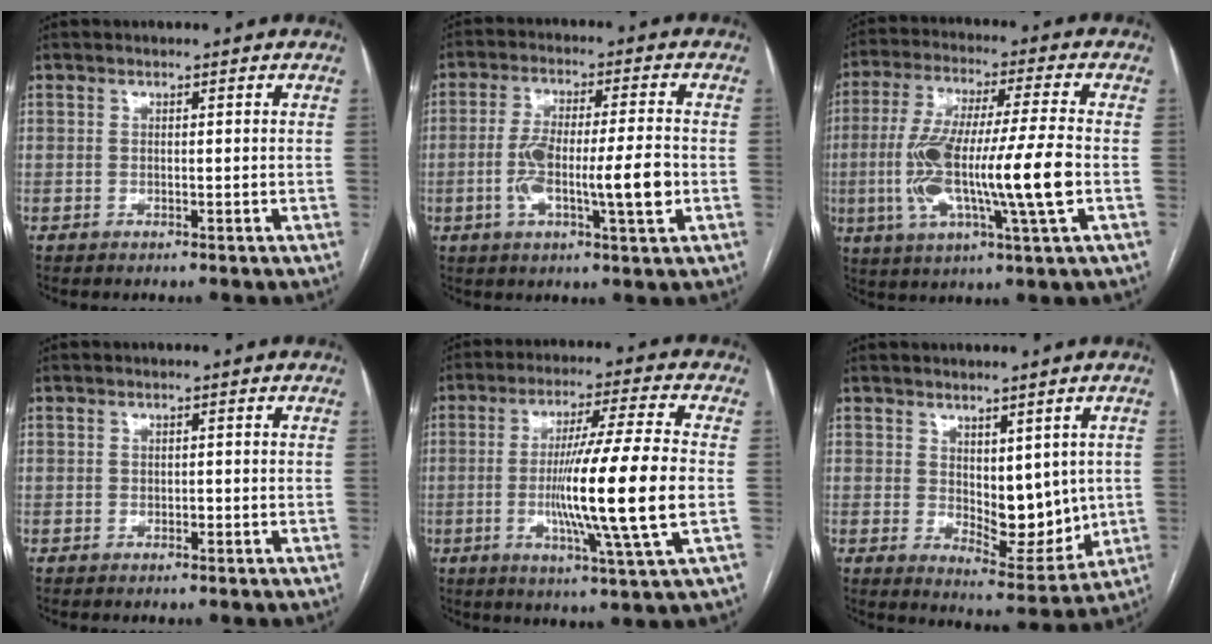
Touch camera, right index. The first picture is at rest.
{"total": 11.2, "force": [-2.2, 1.5, 10.8], "torque": [-0.193, 0.006, -0.038]}
{"total": 17.3, "force": [-2.7, 0.9, 17.1], "torque": [-0.333, -0.005, -0.050]}
{"total": 0.6, "force": [-0.1, 0.5, 0.4], "torque": [-0.005, 0.001, -0.004]}
{"total": 16.0, "force": [-1.9, -1.3, 15.8], "torque": [-0.283, -0.016, -0.042]}
{"total": 8.9, "force": [0.9, 4.5, 7.6], "torque": [-0.101, -0.013, 0.033]}